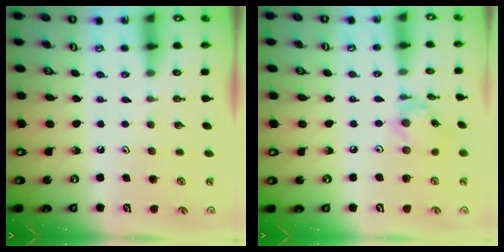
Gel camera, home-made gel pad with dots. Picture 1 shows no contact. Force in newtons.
{"total": 5.1, "press": 5.1, "slide": 0.2}